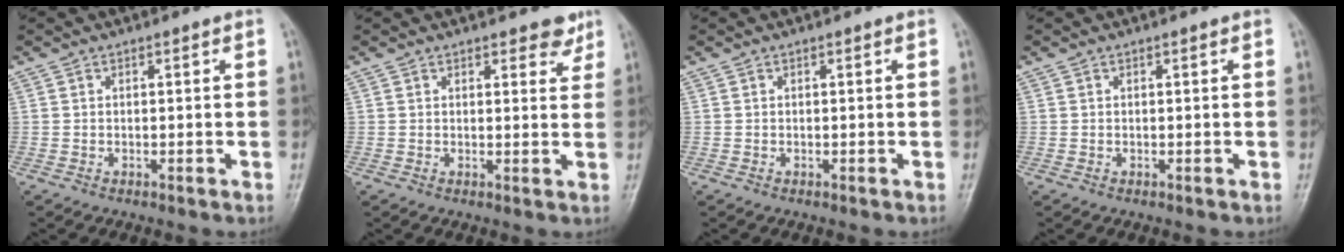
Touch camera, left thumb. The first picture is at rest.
{"total": 3.5, "force": [2.6, 1.7, 1.7], "torque": [0.005, -0.014, 0.031]}
{"total": 0.0}
{"total": 0.0}